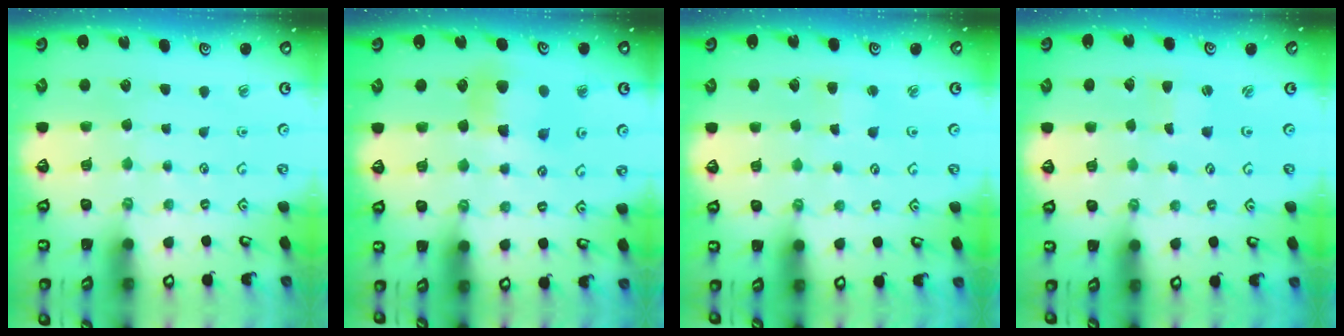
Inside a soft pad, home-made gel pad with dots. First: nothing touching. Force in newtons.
{"total": 6.1, "press": 6.1, "slide": 0.6}
{"total": 3.1, "press": 3.1, "slide": 0.4}
{"total": 0.0}